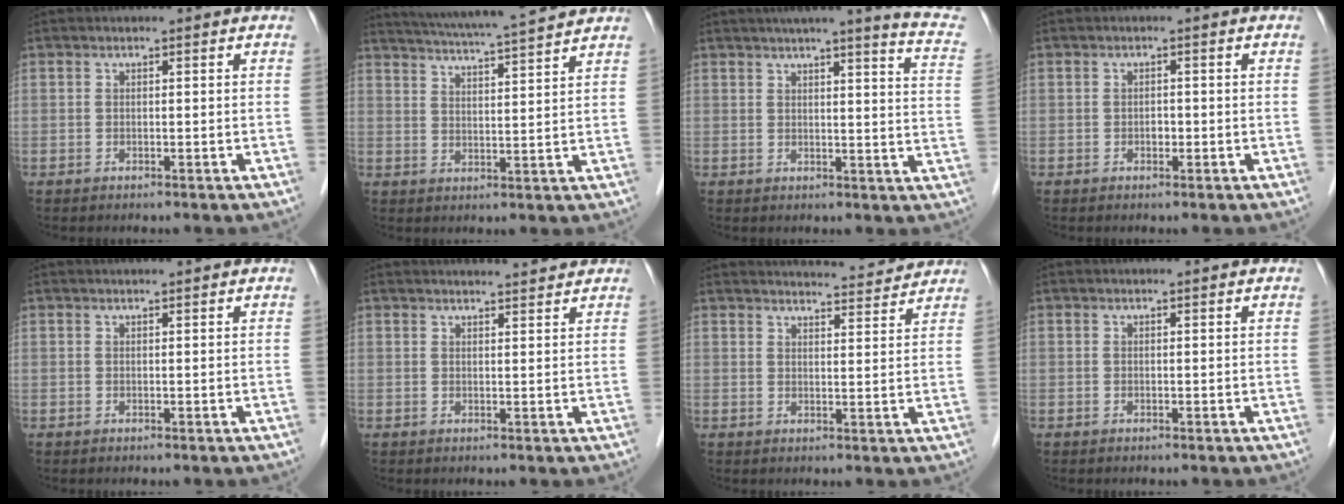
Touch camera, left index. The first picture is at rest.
{"total": 13.7, "force": [12.5, -0.2, 5.7], "torque": [-0.105, 0.018, 0.178]}
{"total": 13.4, "force": [10.8, -0.5, 8.0], "torque": [-0.105, -0.029, 0.104]}
{"total": 1.0, "force": [-0.3, 0.6, 0.6], "torque": [-0.012, 0.002, -0.006]}
{"total": 2.7, "force": [2.5, -0.1, 0.8], "torque": [-0.011, 0.019, 0.035]}
{"total": 6.4, "force": [6.2, 0.2, 1.6], "torque": [-0.024, 0.017, 0.071]}
{"total": 9.2, "force": [9.1, 0.6, 1.5], "torque": [-0.023, 0.006, 0.110]}
{"total": 1.4, "force": [1.3, 0.1, 0.5], "torque": [-0.008, 0.012, 0.019]}